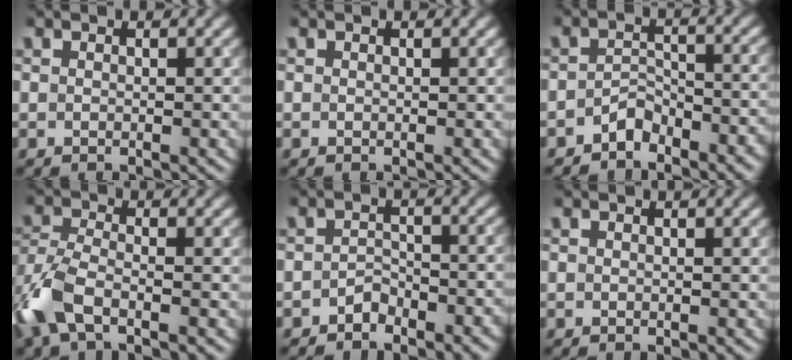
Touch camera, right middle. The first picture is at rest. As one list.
[{"total": 0.0}, {"total": 3.0, "force": [-2.3, 1.4, 1.2], "torque": [-0.020, 0.011, -0.043]}, {"total": 5.1, "force": [-2.8, 2.4, 3.6], "torque": [-0.089, -0.009, -0.070]}, {"total": 2.0, "force": [-1.6, 1.0, 0.7], "torque": [-0.013, 0.008, -0.028]}, {"total": 0.0}]